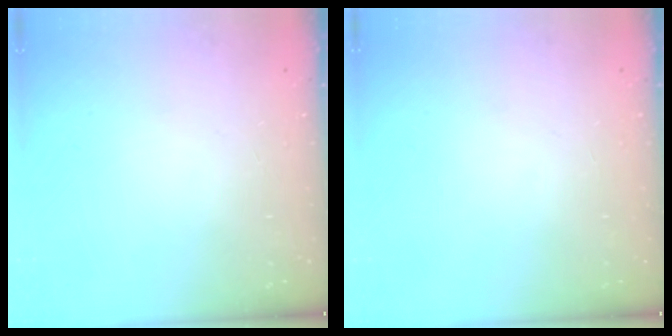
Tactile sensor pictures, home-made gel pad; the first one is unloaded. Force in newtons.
{"total": 0.0}